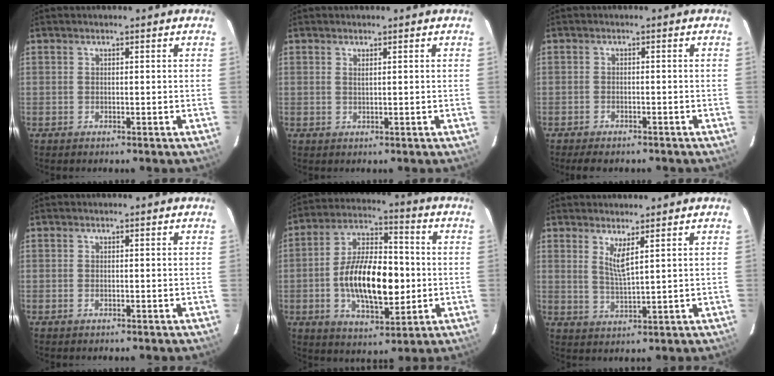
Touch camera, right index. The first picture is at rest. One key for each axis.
{"total": 0.6, "fx": 0.4, "fy": -0.1, "fz": 0.4, "tx": -0.008, "ty": 0.002, "tz": 0.007}
{"total": 5.1, "fx": -4.3, "fy": 1.6, "fz": 2.2, "tx": -0.054, "ty": -0.010, "tz": -0.064}
{"total": 0.5, "fx": -0.3, "fy": 0.3, "fz": 0.3, "tx": -0.004, "ty": -0.001, "tz": -0.007}
{"total": 17.3, "fx": -2.1, "fy": 8.1, "fz": 15.1, "tx": -0.273, "ty": 0.011, "tz": -0.033}
{"total": 3.7, "fx": 2.1, "fy": 0.1, "fz": 3.0, "tx": -0.060, "ty": -0.012, "tz": 0.037}